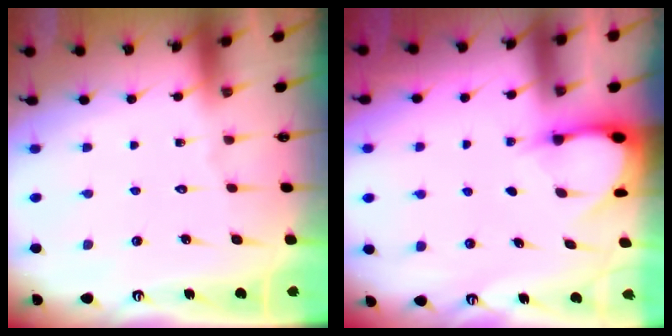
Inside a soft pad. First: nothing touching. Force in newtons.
{"total": 3.1, "press": 3.1, "slide": 0.4}